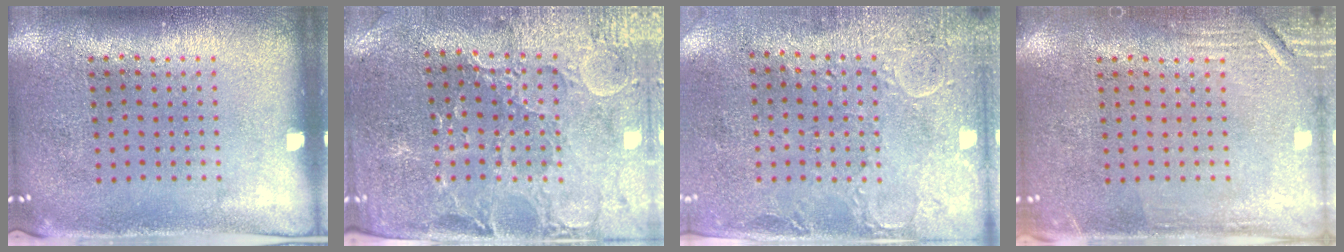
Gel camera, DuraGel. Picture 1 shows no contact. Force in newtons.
{"total": 1.9, "press": 1.8, "slide": 0.5}
{"total": 2.9, "press": 2.3, "slide": 1.8}
{"total": 2.5, "press": 2.5, "slide": 0.4}